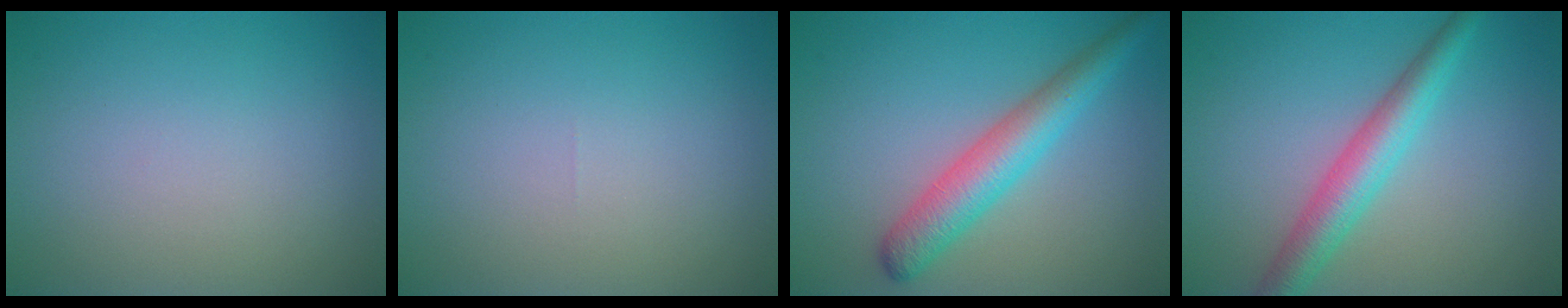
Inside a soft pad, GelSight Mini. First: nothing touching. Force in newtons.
{"total": 0.0}
{"total": 4.7, "press": 4.7, "slide": 0.1}
{"total": 4.3, "press": 4.3, "slide": 0.0}